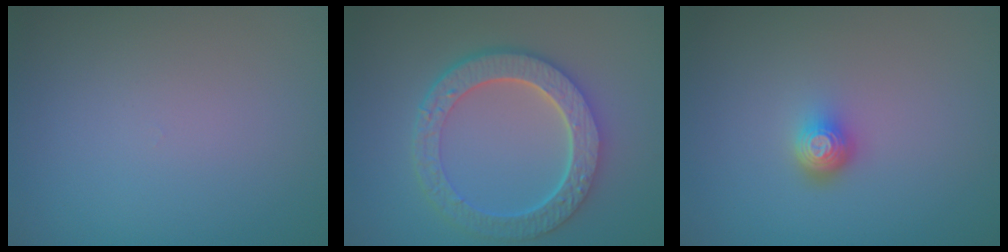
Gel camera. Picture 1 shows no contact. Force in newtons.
{"total": 6.7, "press": 5.3, "slide": 4.2}
{"total": 2.0, "press": 1.4, "slide": 1.5}